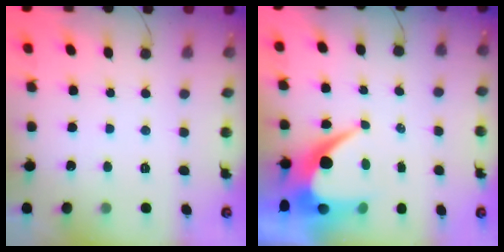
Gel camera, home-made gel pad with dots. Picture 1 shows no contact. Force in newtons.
{"total": 10.2, "press": 10.1, "slide": 0.9}